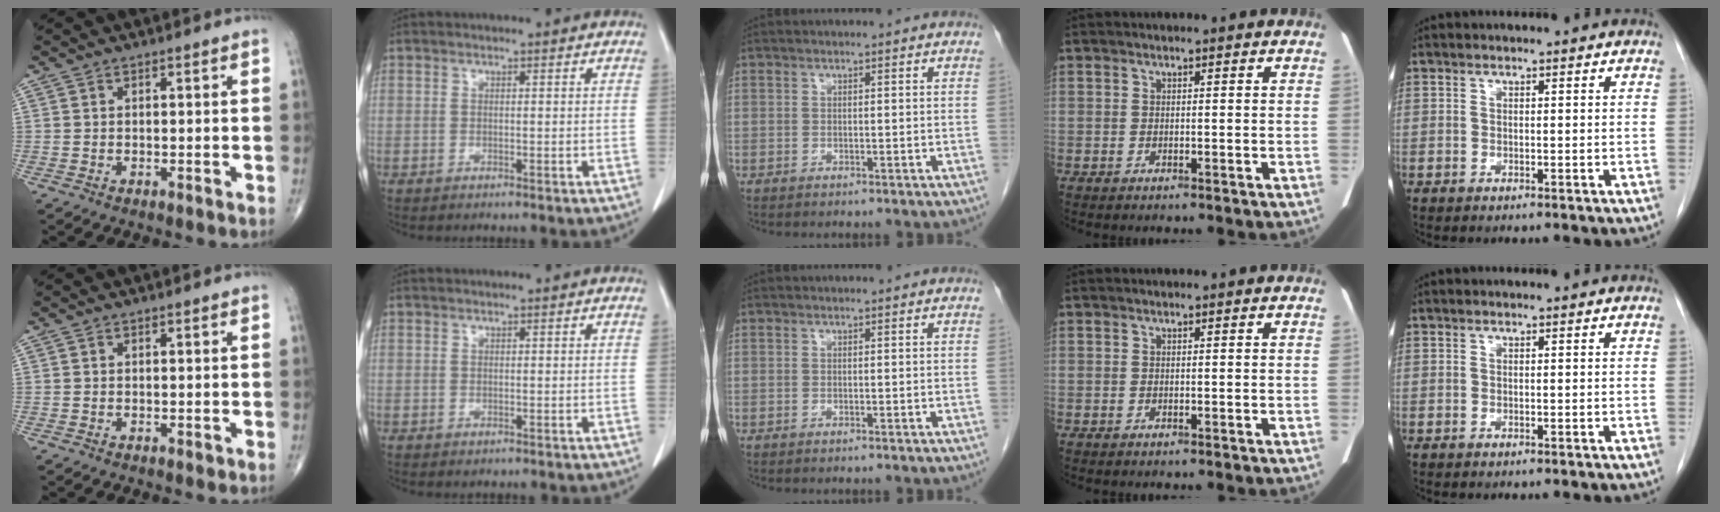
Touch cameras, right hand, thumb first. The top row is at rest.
{"thumb": {"total": 0.5, "force": [-0.2, 0.3, 0.4], "torque": [-0.004, -0.001, -0.003]}}